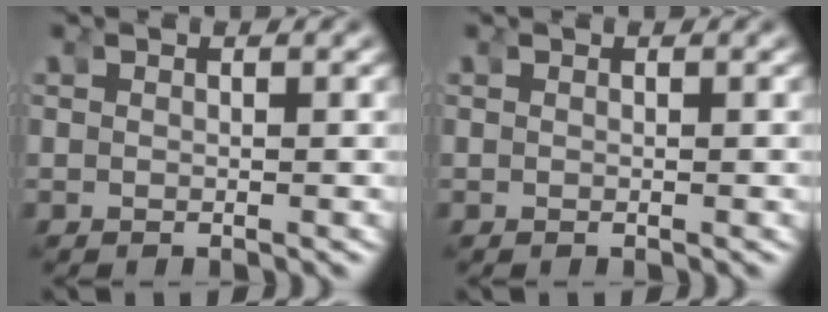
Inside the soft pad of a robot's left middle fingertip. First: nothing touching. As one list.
[{"total": 0.0}]